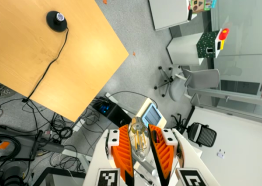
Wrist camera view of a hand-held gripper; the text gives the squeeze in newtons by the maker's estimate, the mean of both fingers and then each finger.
{"total": 8.4, "left": 7.5, "right": 9.3}